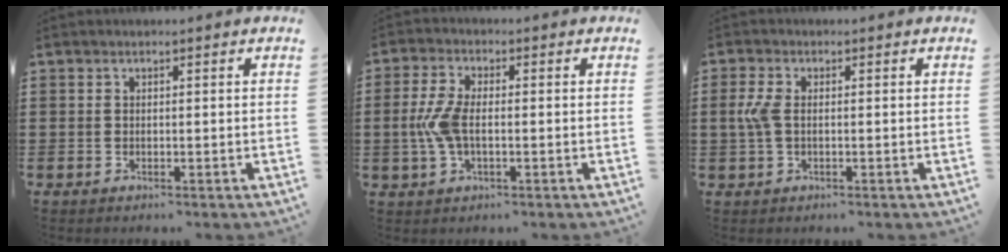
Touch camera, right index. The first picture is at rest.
{"total": 5.7, "force": [-0.6, 2.5, 5.1], "torque": [-0.126, -0.007, -0.020]}
{"total": 3.9, "force": [0.0, 2.0, 3.4], "torque": [-0.096, -0.003, -0.011]}